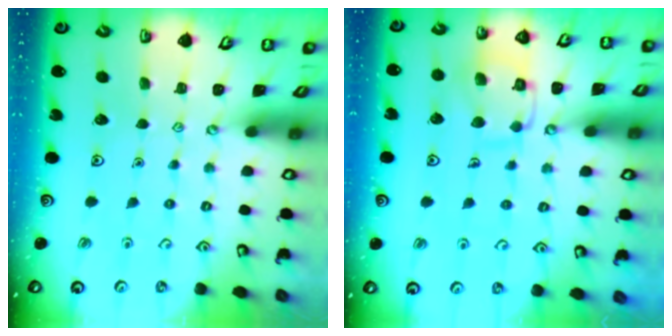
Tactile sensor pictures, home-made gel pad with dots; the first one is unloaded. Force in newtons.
{"total": 11.8, "press": 11.7, "slide": 0.9}